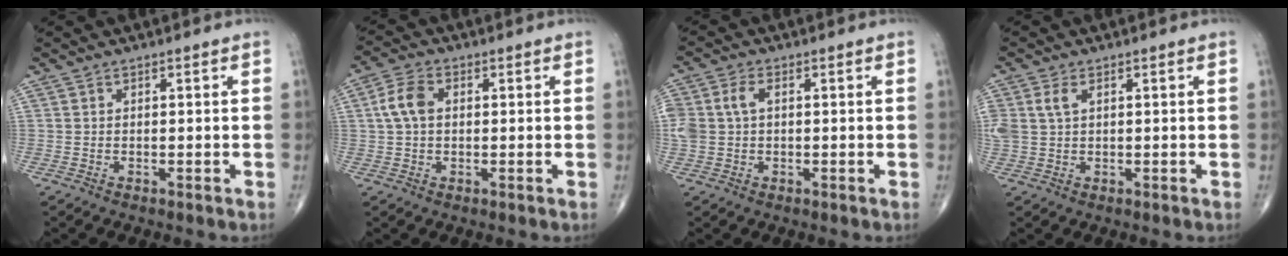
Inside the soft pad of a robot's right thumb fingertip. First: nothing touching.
{"total": 5.6, "force": [0.8, 3.7, 4.2], "torque": [-0.088, 0.014, 0.011]}
{"total": 6.8, "force": [1.0, 4.6, 4.9], "torque": [-0.130, 0.019, 0.023]}
{"total": 4.3, "force": [1.4, 2.6, 3.1], "torque": [-0.080, 0.010, 0.033]}